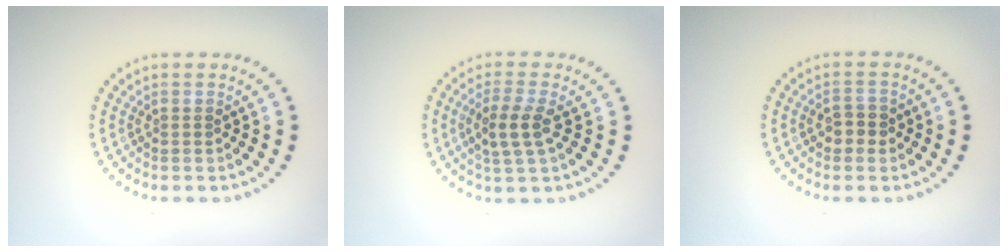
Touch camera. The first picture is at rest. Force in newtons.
{"total": 2.9, "press": 2.7, "slide": 1.2}
{"total": 1.9, "press": 1.8, "slide": 0.4}